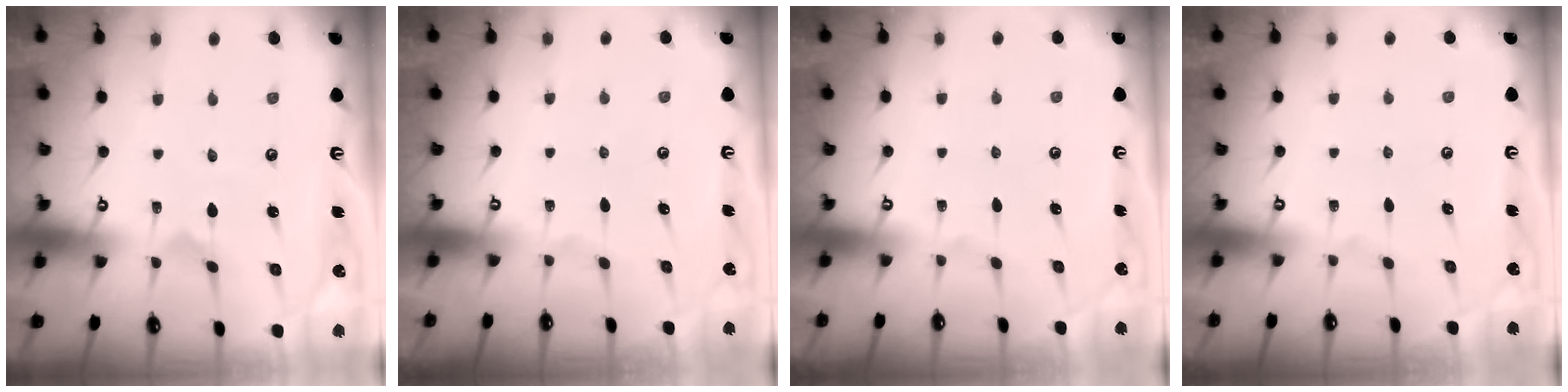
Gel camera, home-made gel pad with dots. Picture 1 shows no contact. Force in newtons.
{"total": 0.0}
{"total": 0.0}
{"total": 0.0}